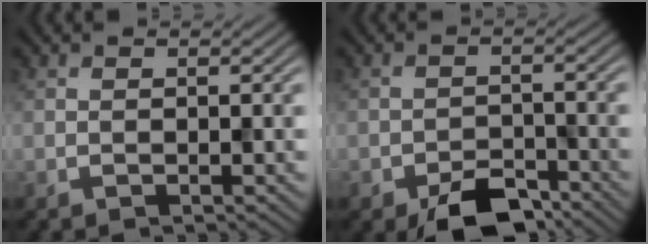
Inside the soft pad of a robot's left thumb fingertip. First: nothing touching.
{"total": 5.4, "force": [-4.2, 2.3, 2.6], "torque": [-0.035, 0.001, -0.074]}